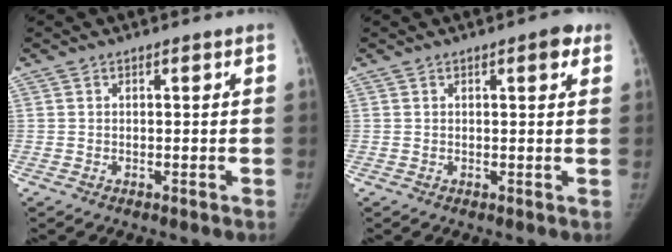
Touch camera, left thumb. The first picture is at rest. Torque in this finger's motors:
{"motor_torque": [0.01, -0.77, 0.68, -0.30, 0.04]}